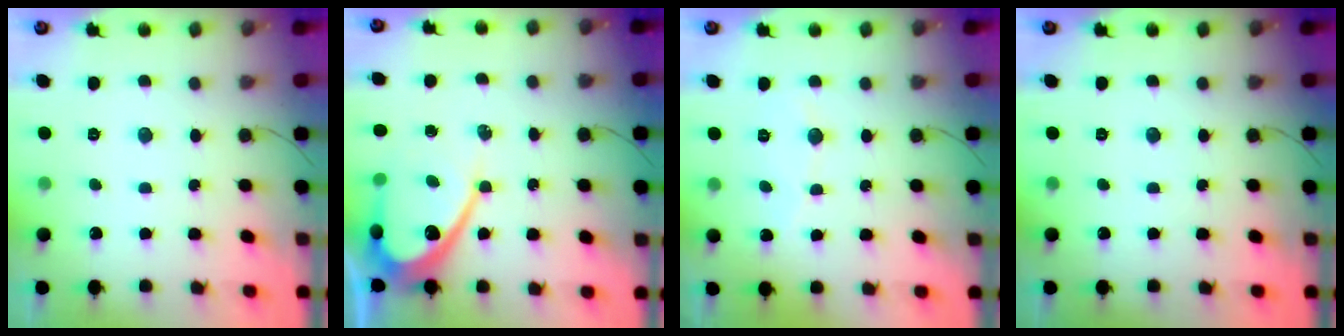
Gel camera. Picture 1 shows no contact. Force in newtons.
{"total": 12.6, "press": 12.6, "slide": 0.9}
{"total": 3.7, "press": 3.7, "slide": 0.3}
{"total": 0.0}